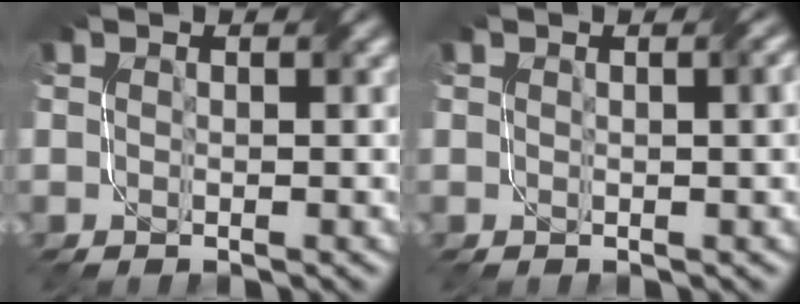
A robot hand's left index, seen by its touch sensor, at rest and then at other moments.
{"total": 2.3, "force": [0.6, 0.7, 2.1], "torque": [-0.016, 0.006, 0.006]}